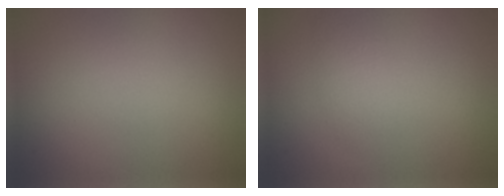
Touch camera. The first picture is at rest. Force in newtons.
{"total": 1.5, "press": 1.5, "slide": 0.1}